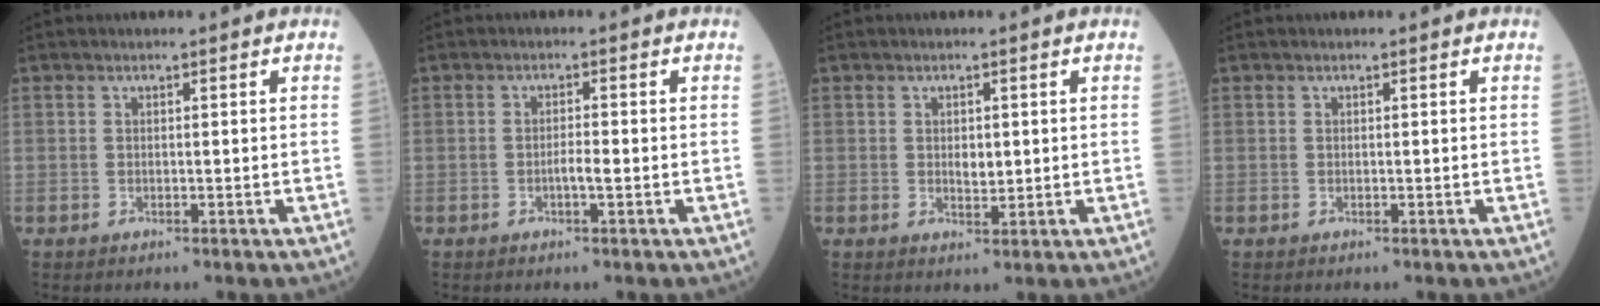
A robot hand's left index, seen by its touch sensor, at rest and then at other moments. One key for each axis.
{"total": 1.5, "fx": -0.5, "fy": 0.1, "fz": 1.4, "tx": -0.027, "ty": 0.000, "tz": -0.010}
{"total": 1.9, "fx": 0.3, "fy": 1.0, "fz": 1.6, "tx": -0.027, "ty": -0.003, "tz": 0.008}
{"total": 0.0}